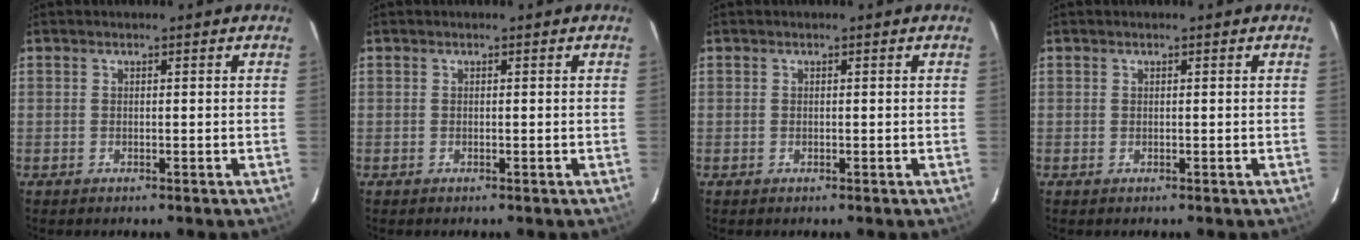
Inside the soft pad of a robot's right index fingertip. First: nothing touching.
{"total": 0.0}
{"total": 0.0}
{"total": 0.0}